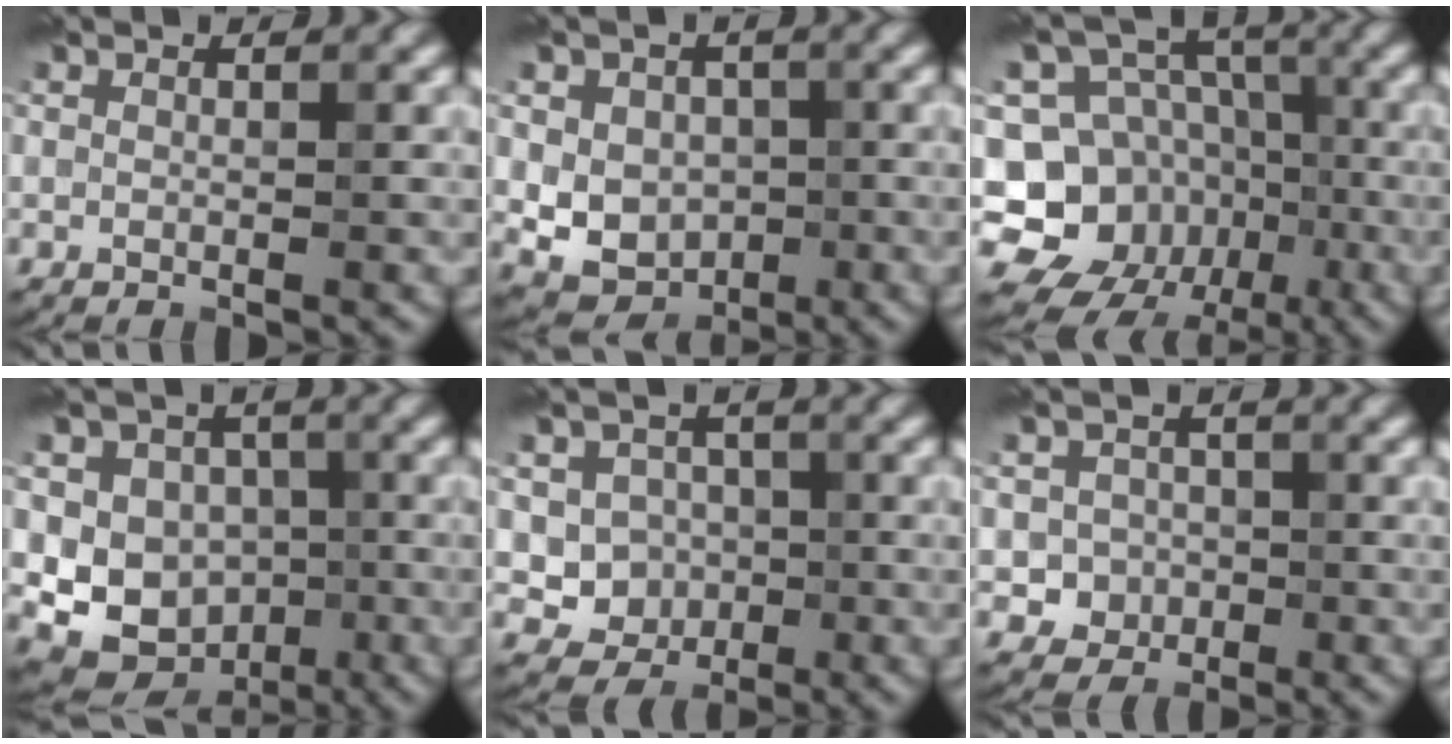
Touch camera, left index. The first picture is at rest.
{"total": 5.3, "force": [0.1, 4.4, 2.9], "torque": [-0.038, -0.003, -0.004]}
{"total": 11.7, "force": [-4.1, 10.1, 4.2], "torque": [-0.073, 0.007, -0.091]}
{"total": 8.8, "force": [-0.9, 7.9, 3.8], "torque": [-0.044, 0.005, -0.037]}
{"total": 3.9, "force": [-0.4, 3.5, 1.5], "torque": [-0.018, -0.002, -0.011]}
{"total": 2.9, "force": [-0.6, 2.7, 0.7], "torque": [0.009, 0.001, -0.019]}